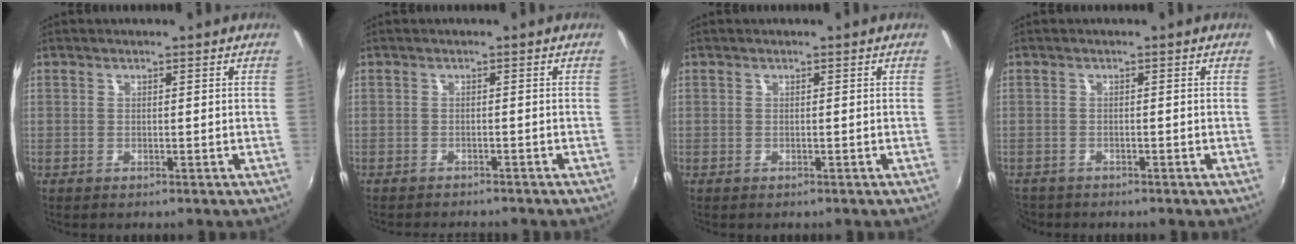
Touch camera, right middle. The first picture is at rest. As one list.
[{"total": 4.2, "force": [-3.9, 0.8, 1.2], "torque": [-0.034, -0.014, -0.059]}, {"total": 0.0}, {"total": 3.8, "force": [-3.2, 2.0, 0.9], "torque": [-0.034, -0.014, -0.059]}]